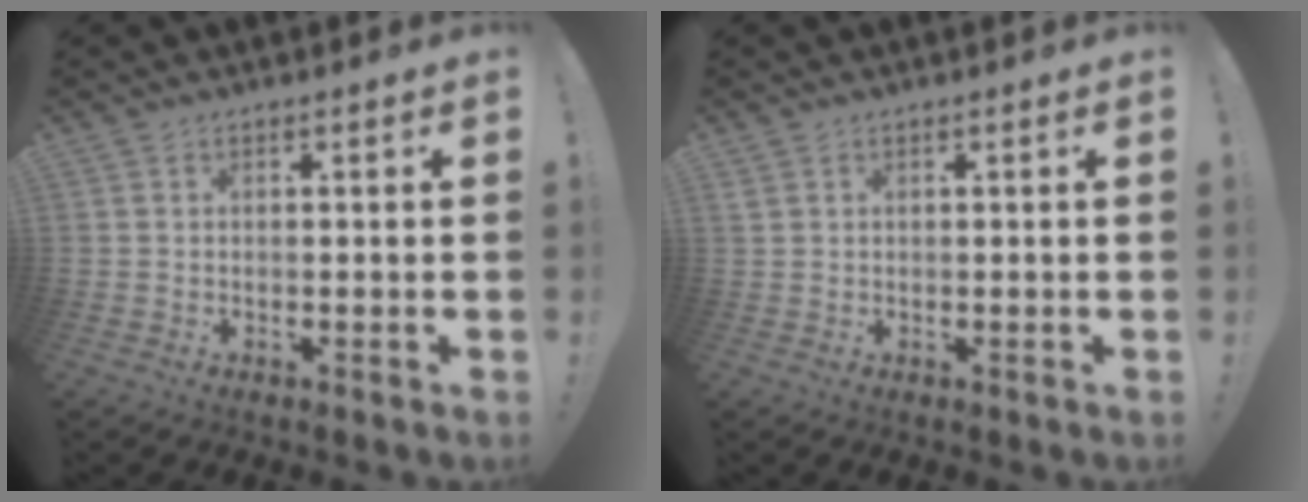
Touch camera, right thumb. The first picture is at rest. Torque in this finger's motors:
{"motor_torque": [-0.05, -0.01, -0.02, -0.21, 0.01]}